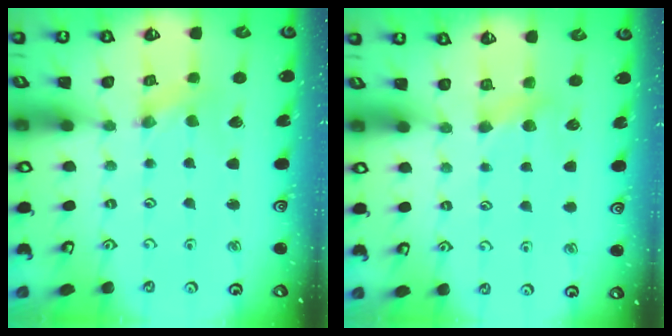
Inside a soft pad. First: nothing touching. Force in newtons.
{"total": 3.6, "press": 3.5, "slide": 0.5}